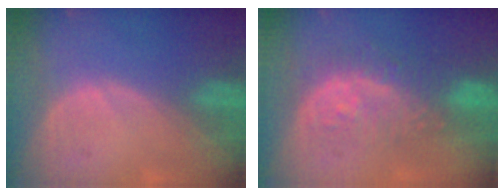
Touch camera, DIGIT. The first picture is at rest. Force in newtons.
{"total": 9.0, "press": 8.6, "slide": 2.9}